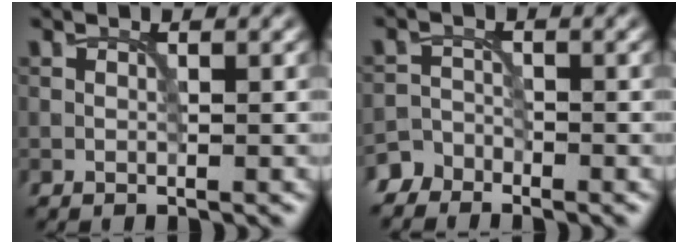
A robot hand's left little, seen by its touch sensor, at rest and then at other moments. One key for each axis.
{"total": 3.2, "fx": -2.9, "fy": 1.3, "fz": -0.1, "tx": 0.004, "ty": 0.002, "tz": -0.052}